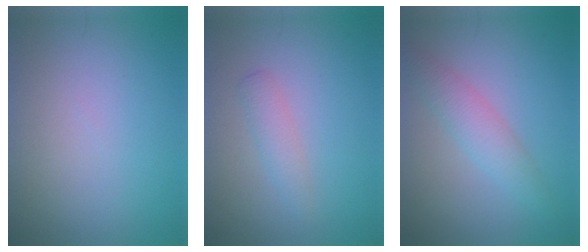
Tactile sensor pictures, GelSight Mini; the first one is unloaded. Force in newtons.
{"total": 1.7, "press": 1.7, "slide": 0.1}
{"total": 2.9, "press": 2.9, "slide": 0.1}